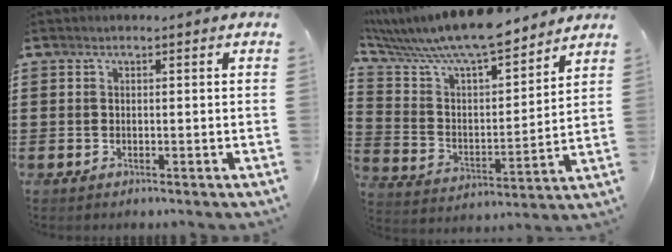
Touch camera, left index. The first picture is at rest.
{"total": 9.5, "force": [8.7, 0.9, 3.7], "torque": [-0.108, -0.062, 0.148]}